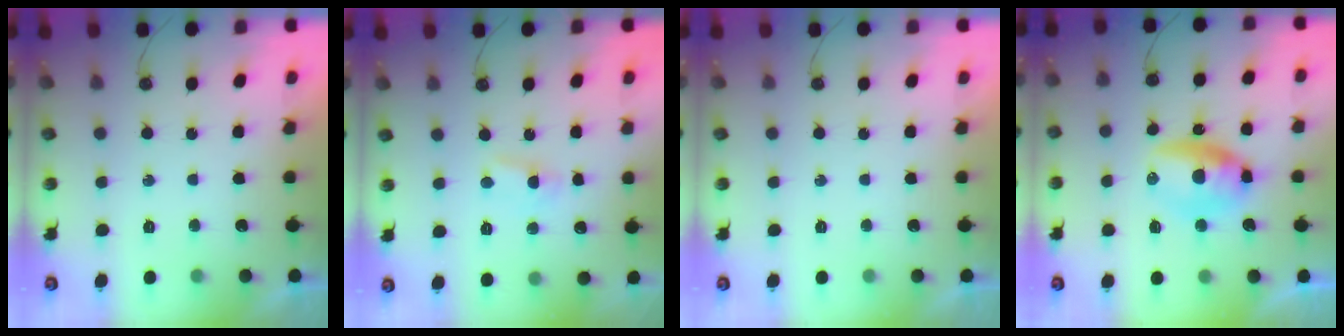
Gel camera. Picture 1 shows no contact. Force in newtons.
{"total": 2.7, "press": 2.7, "slide": 0.3}
{"total": 0.0}
{"total": 8.7, "press": 8.6, "slide": 0.8}